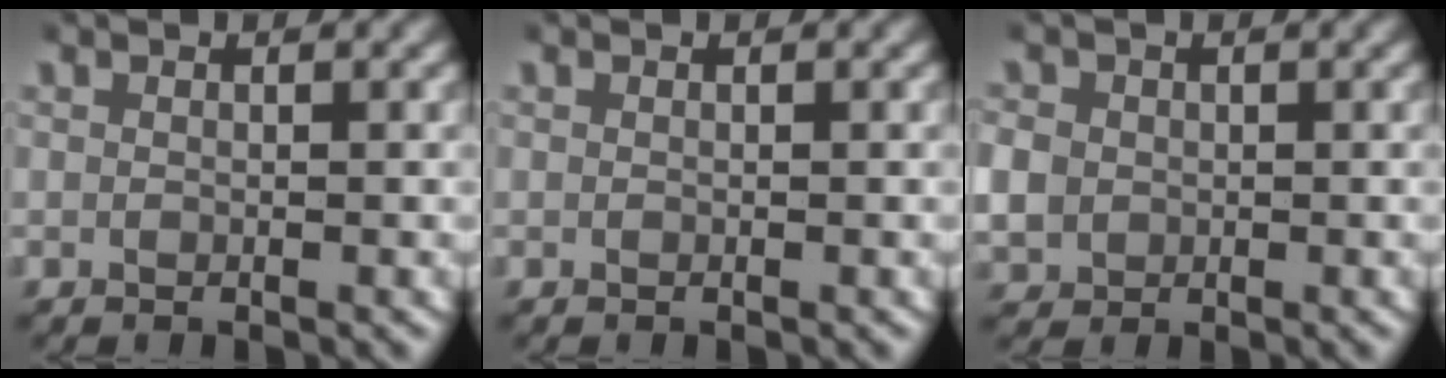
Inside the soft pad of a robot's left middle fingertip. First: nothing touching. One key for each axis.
{"total": 0.0}
{"total": 3.0, "fx": -0.1, "fy": 2.8, "fz": 1.2, "tx": -0.039, "ty": -0.006, "tz": 0.002}